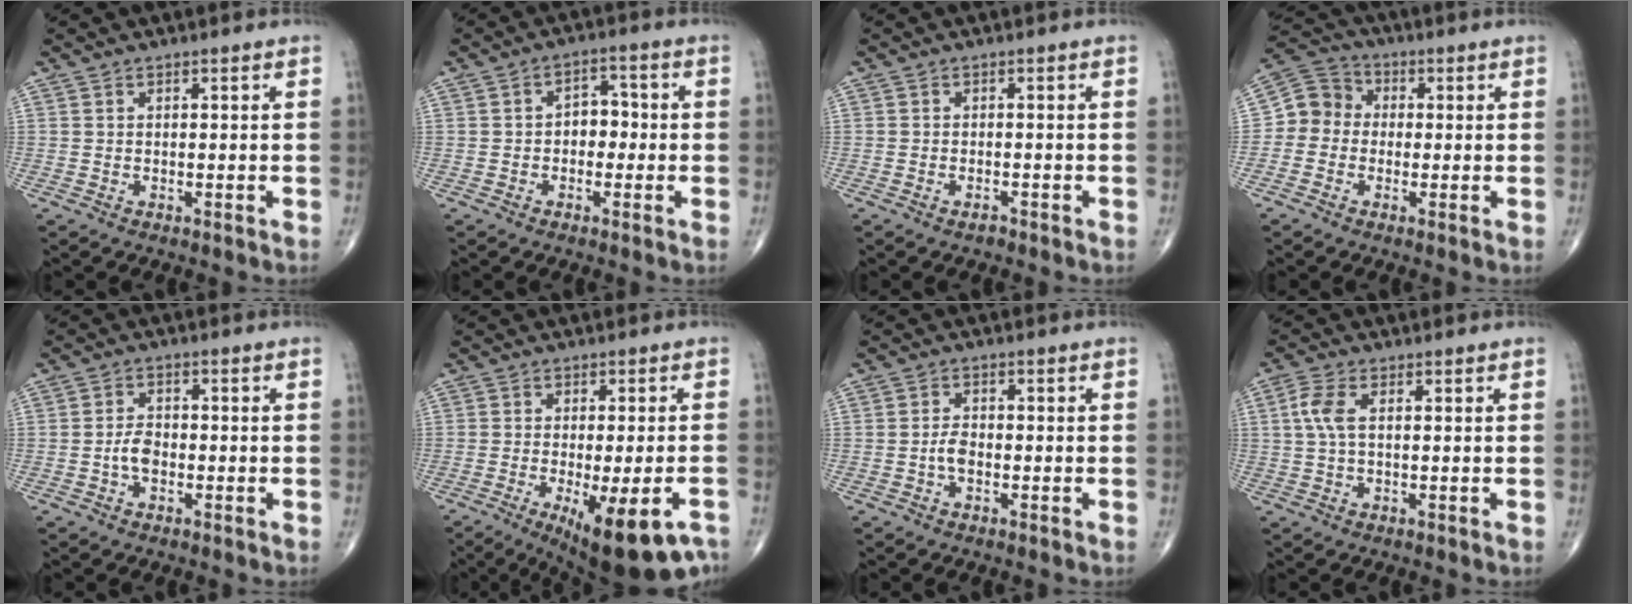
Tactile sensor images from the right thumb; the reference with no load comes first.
{"total": 4.8, "force": [-0.5, 3.4, 3.3], "torque": [-0.027, 0.019, -0.018]}
{"total": 0.9, "force": [-0.7, 0.3, 0.4], "torque": [-0.008, 0.002, -0.011]}
{"total": 7.2, "force": [-0.6, 6.5, 2.9], "torque": [-0.032, 0.027, -0.028]}
{"total": 3.4, "force": [-1.1, 2.1, 2.5], "torque": [-0.042, 0.011, -0.024]}
{"total": 15.7, "force": [-8.9, 4.7, 12.0], "torque": [-0.129, 0.009, -0.117]}
{"total": 2.5, "force": [-0.8, 1.4, 1.9], "torque": [-0.036, 0.009, -0.019]}
{"total": 4.5, "force": [0.8, 2.1, 3.8], "torque": [-0.105, 0.012, 0.014]}